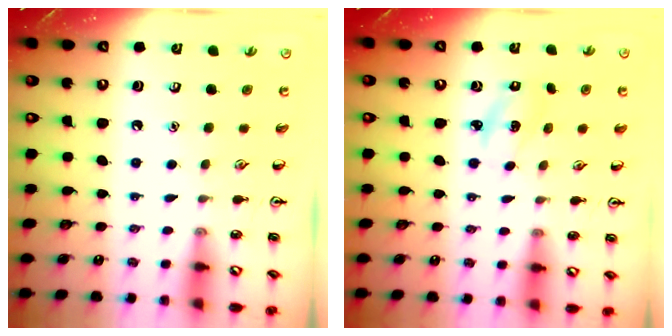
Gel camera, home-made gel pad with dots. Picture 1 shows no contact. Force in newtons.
{"total": 2.4, "press": 2.3, "slide": 0.5}